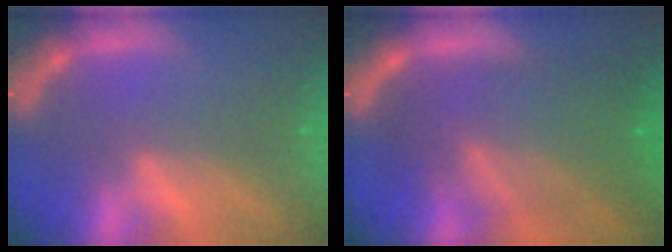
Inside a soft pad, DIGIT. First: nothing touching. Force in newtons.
{"total": 10.0}